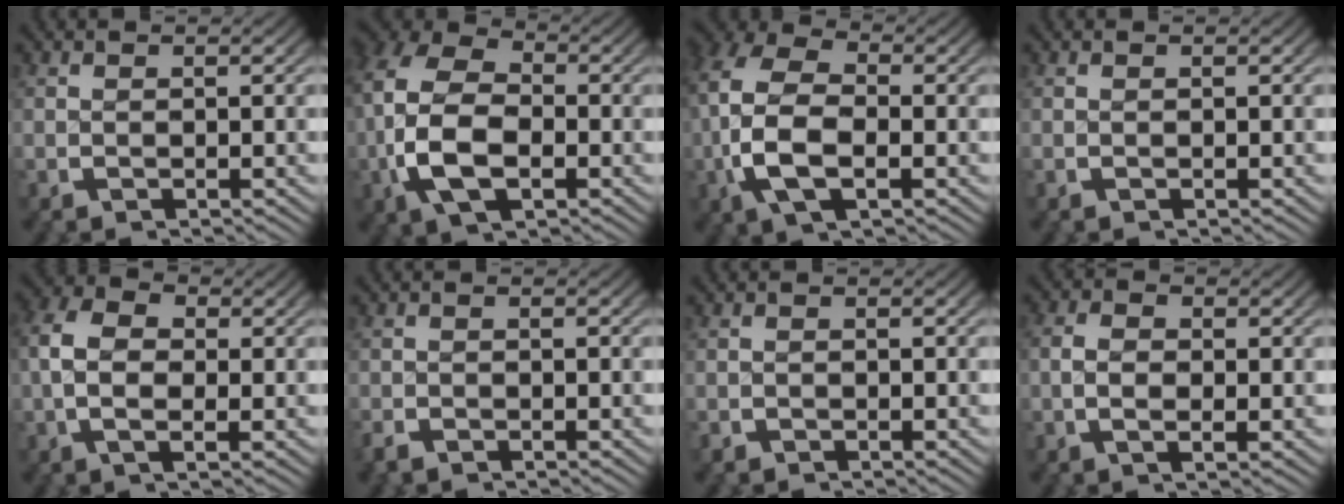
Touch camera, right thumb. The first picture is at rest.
{"total": 10.4, "force": [-0.6, 7.3, 7.4], "torque": [-0.167, -0.038, -0.001]}
{"total": 9.3, "force": [-0.5, 6.4, 6.7], "torque": [-0.164, -0.037, 0.000]}
{"total": 0.0}
{"total": 5.7, "force": [0.5, 4.0, 4.0], "torque": [-0.090, -0.013, 0.007]}
{"total": 1.3, "force": [-1.1, 0.6, 0.2], "torque": [-0.002, -0.004, -0.023]}
{"total": 0.9, "force": [-0.7, 0.6, -0.1], "torque": [-0.001, -0.006, -0.012]}
{"total": 2.2, "force": [-0.2, 1.4, 1.7], "torque": [-0.037, -0.007, -0.004]}